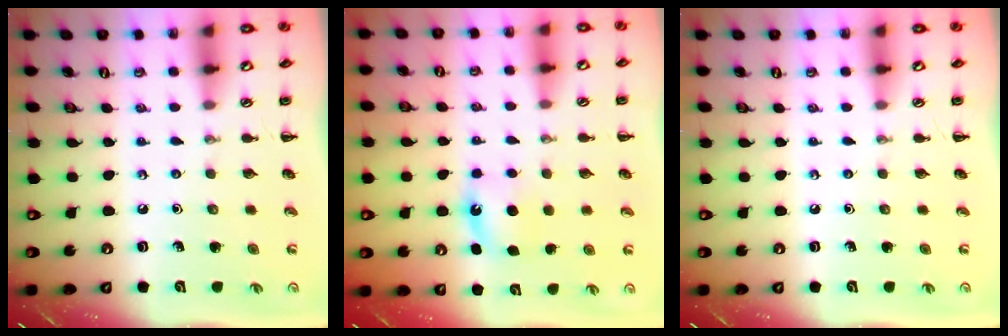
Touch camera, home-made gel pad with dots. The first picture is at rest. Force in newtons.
{"total": 5.7, "press": 5.4, "slide": 1.9}
{"total": 0.0}